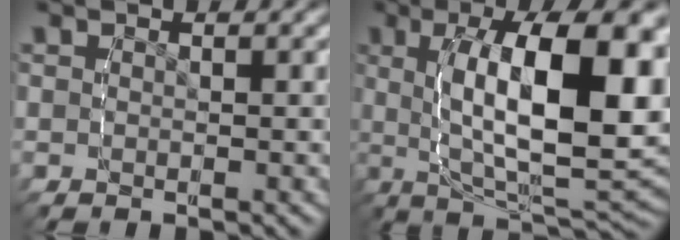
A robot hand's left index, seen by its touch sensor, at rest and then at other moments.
{"total": 14.0, "force": [-0.2, 5.7, 12.7], "torque": [-0.193, -0.002, 0.004]}